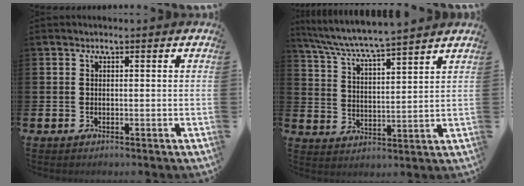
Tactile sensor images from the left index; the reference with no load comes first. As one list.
[{"total": 6.5, "force": [6.3, -0.2, 1.6], "torque": [-0.053, -0.044, 0.106]}]